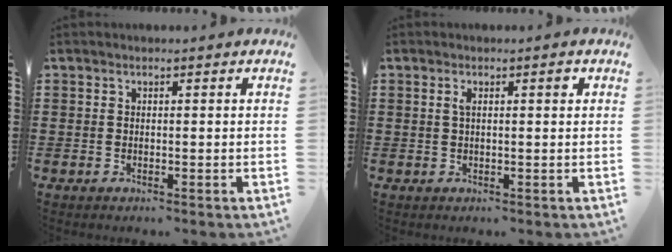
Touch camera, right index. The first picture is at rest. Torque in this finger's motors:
{"motor_torque": [0.08, -0.05, 0.01, 0.01]}